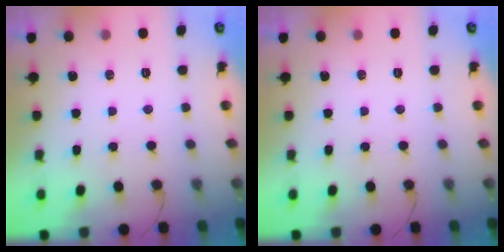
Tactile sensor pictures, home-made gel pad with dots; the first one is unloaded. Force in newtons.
{"total": 0.0}